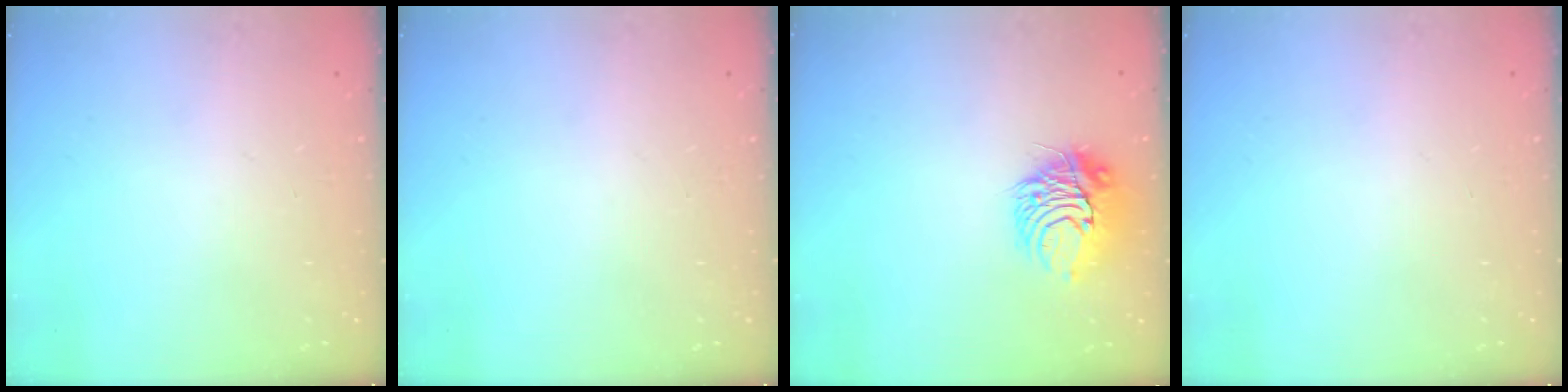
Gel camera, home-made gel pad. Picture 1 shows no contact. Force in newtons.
{"total": 0.0}
{"total": 10.0, "press": 9.9, "slide": 0.9}
{"total": 0.0}